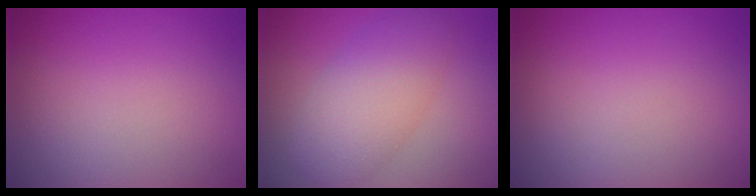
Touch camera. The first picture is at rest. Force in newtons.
{"total": 5.4, "press": 5.4, "slide": 0.3}
{"total": 0.0}